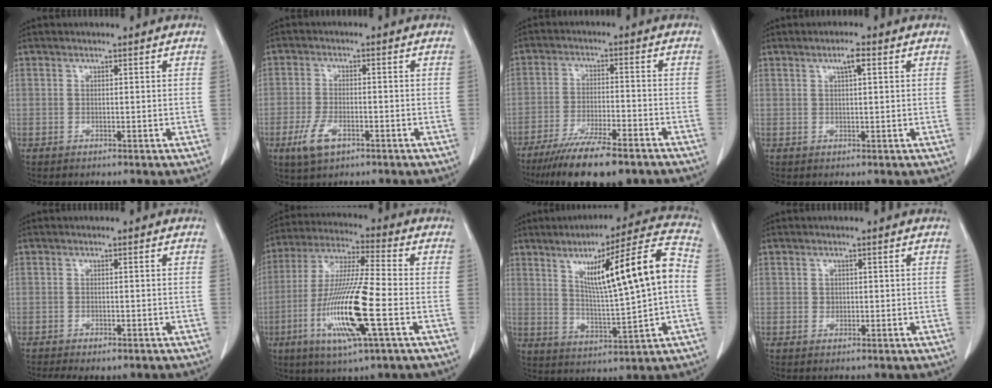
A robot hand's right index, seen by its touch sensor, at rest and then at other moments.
{"total": 5.2, "force": [-2.7, 2.2, 3.8], "torque": [-0.086, -0.006, -0.047]}
{"total": 14.8, "force": [-11.6, 2.3, 8.9], "torque": [-0.140, -0.029, -0.182]}
{"total": 2.4, "force": [1.1, 0.3, 2.1], "torque": [-0.039, 0.003, 0.017]}
{"total": 5.6, "force": [-4.3, 1.8, 3.1], "torque": [-0.040, -0.006, -0.056]}
{"total": 16.1, "force": [-4.9, 0.7, 15.3], "torque": [-0.316, -0.019, -0.092]}
{"total": 15.9, "force": [2.4, 0.8, 15.7], "torque": [-0.245, 0.018, 0.041]}
{"total": 1.0, "force": [0.0, 0.9, 0.3], "torque": [-0.002, 0.003, 0.002]}